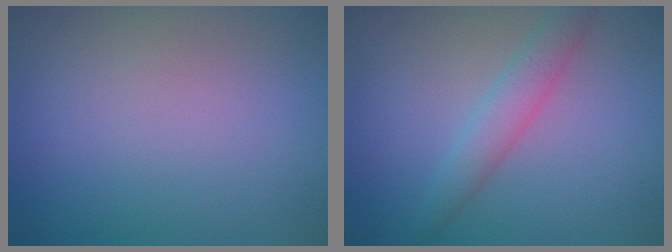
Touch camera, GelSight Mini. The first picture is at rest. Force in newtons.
{"total": 2.6, "press": 2.6, "slide": 0.0}